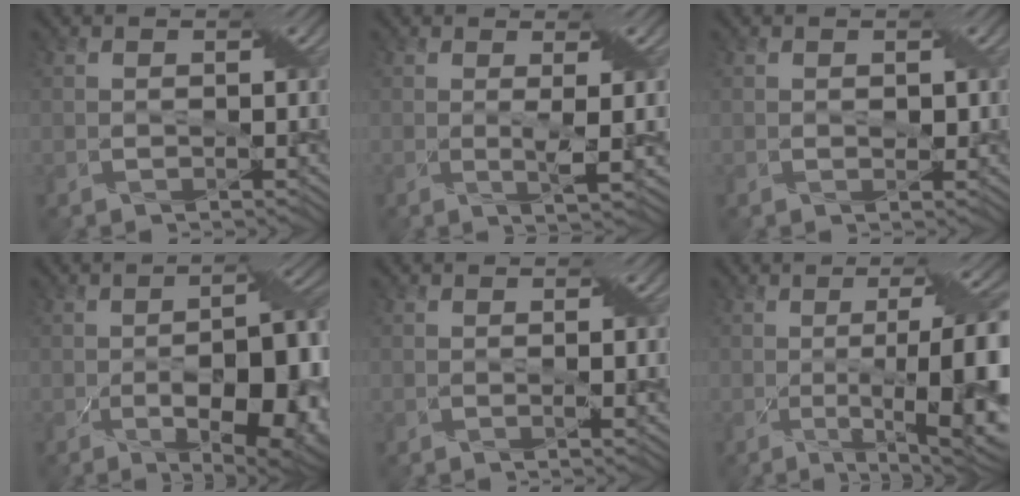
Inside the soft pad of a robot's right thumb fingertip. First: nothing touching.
{"total": 3.6, "force": [0.3, 0.4, 3.6], "torque": [-0.071, 0.003, 0.005]}
{"total": 0.7, "force": [0.2, 0.5, 0.5], "torque": [-0.008, -0.002, 0.005]}
{"total": 14.7, "force": [-4.5, 6.0, 12.7], "torque": [-0.179, -0.011, -0.058]}
{"total": 2.1, "force": [0.0, 0.3, 2.1], "torque": [-0.033, 0.002, 0.001]}
{"total": 15.4, "force": [-2.4, 3.9, 14.7], "torque": [-0.188, -0.005, -0.028]}